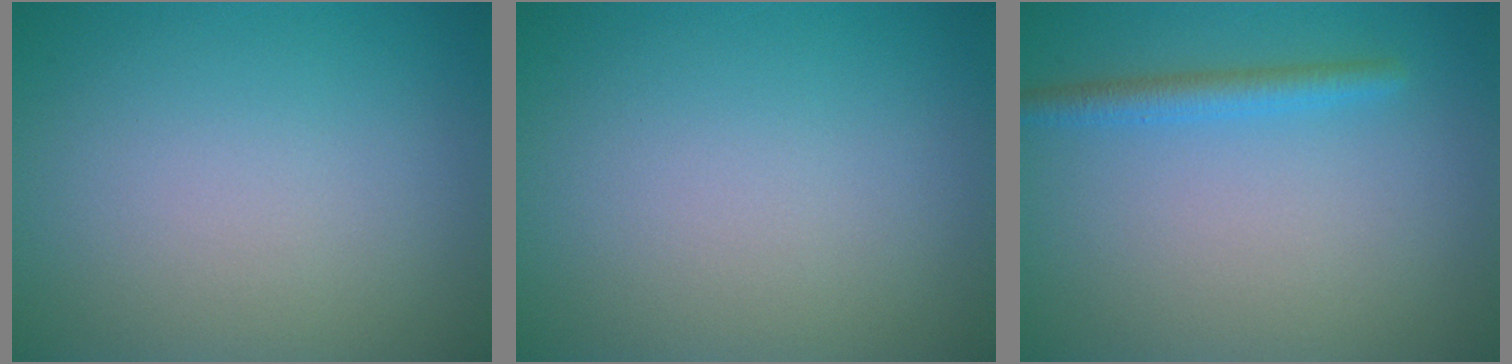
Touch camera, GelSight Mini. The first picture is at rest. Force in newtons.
{"total": 0.0}
{"total": 2.0, "press": 2.0, "slide": 0.1}